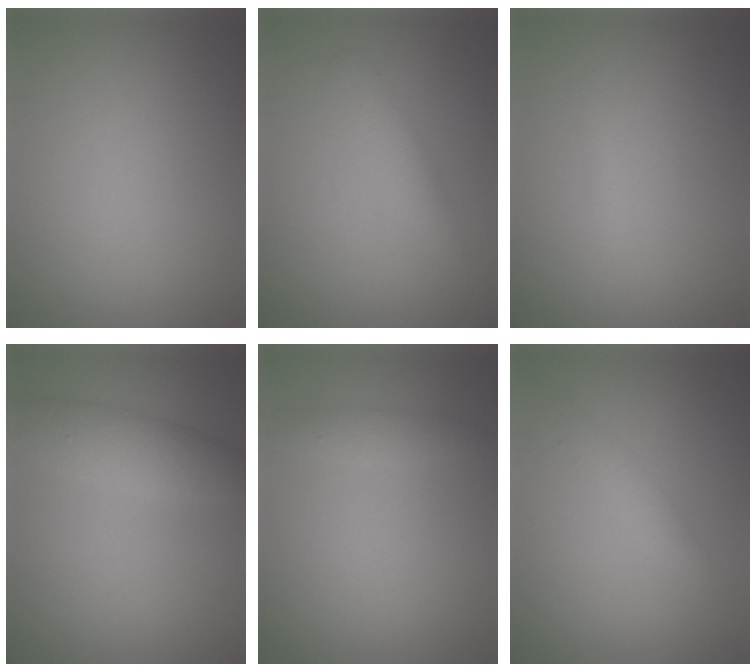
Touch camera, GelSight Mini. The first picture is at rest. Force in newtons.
{"total": 1.6, "press": 1.6, "slide": 0.1}
{"total": 0.5, "press": 0.5, "slide": 0.0}
{"total": 3.9, "press": 3.9, "slide": 0.1}
{"total": 1.4, "press": 1.4, "slide": 0.1}
{"total": 1.4, "press": 1.4, "slide": 0.1}